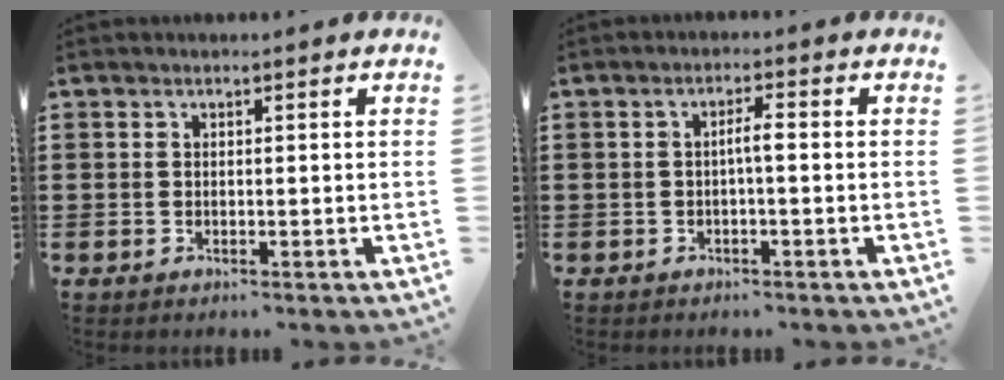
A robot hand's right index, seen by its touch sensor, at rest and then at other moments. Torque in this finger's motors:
{"motor_torque": [0.66, -0.49, 0.27, 0.07]}